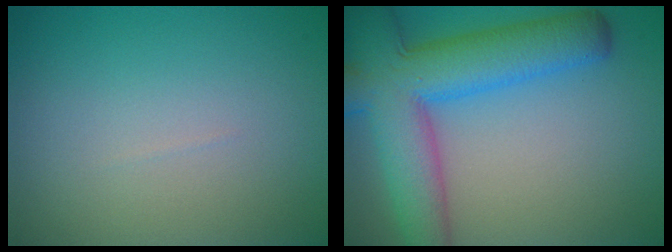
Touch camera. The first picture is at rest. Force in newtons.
{"total": 11.2, "press": 11.2, "slide": 0.4}